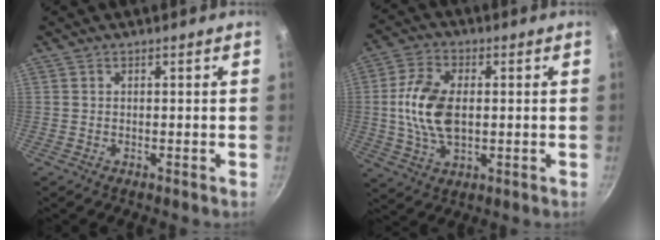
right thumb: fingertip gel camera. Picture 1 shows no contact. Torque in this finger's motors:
{"motor_torque": [-0.84, 1.15, 1.13, 0.25, 0.11]}